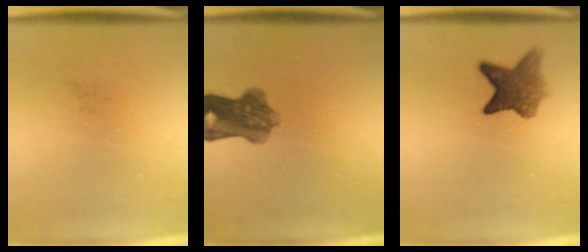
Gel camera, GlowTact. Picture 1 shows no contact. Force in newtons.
{"total": 7.1}
{"total": 7.0}